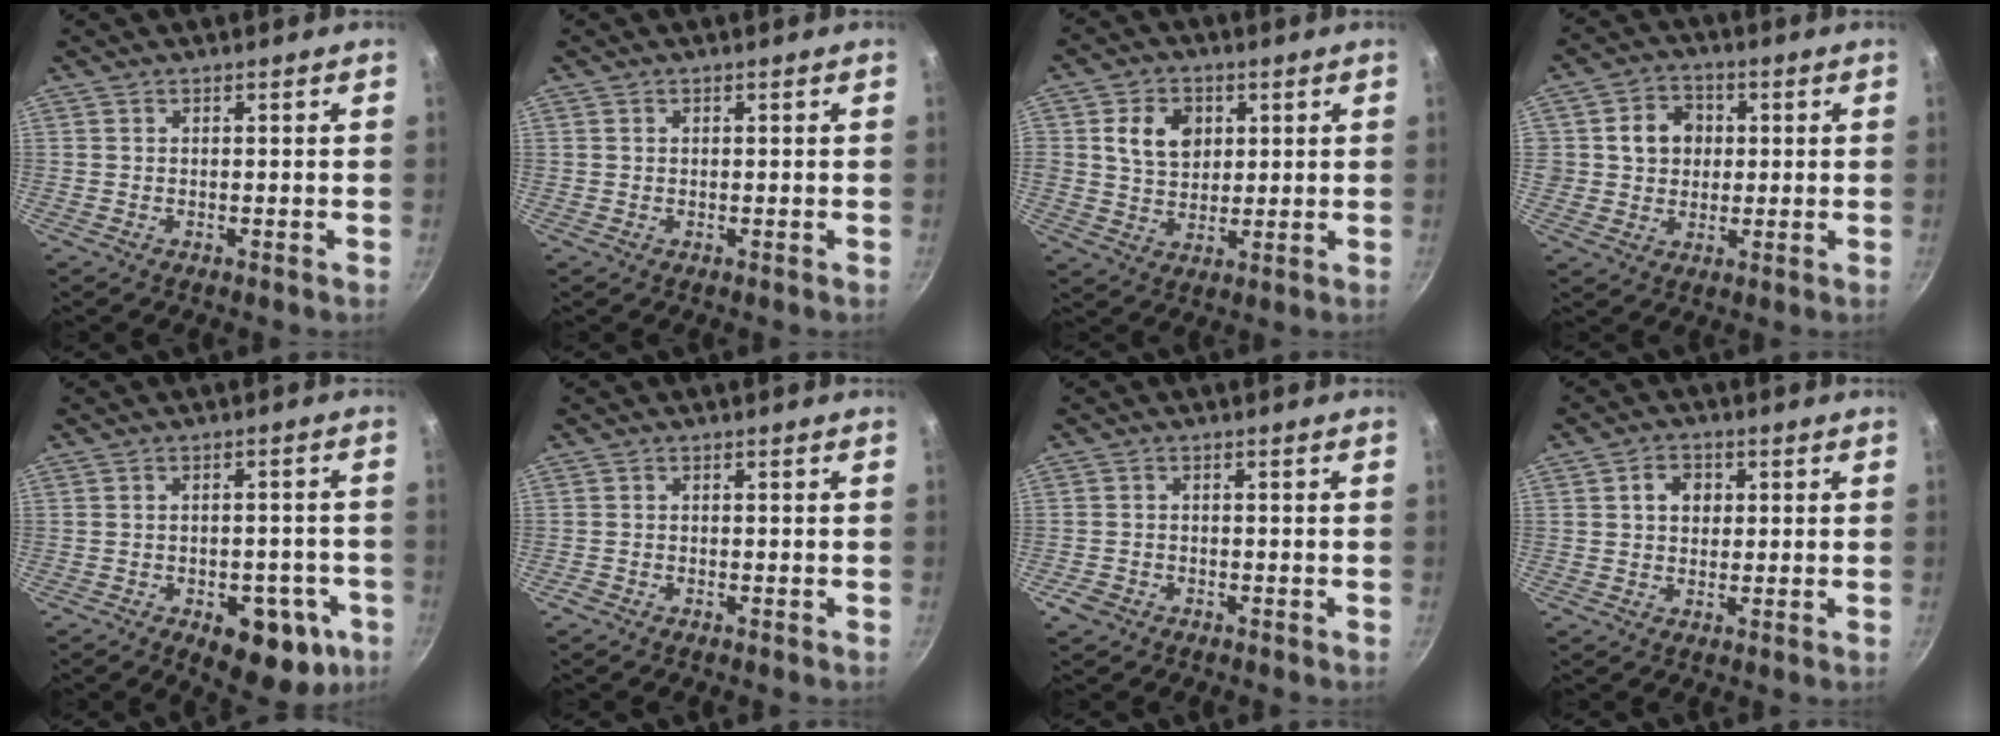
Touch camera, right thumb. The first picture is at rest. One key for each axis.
{"total": 0.5, "fx": 0.2, "fy": 0.5, "fz": 0.1, "tx": 0.001, "ty": 0.004, "tz": 0.002}
{"total": 8.7, "fx": 2.4, "fy": 6.9, "fz": 4.8, "tx": -0.057, "ty": -0.003, "tz": 0.039}
{"total": 8.0, "fx": 1.4, "fy": 7.0, "fz": 3.5, "tx": -0.022, "ty": 0.007, "tz": 0.017}
{"total": 13.4, "fx": -5.3, "fy": 7.3, "fz": 9.9, "tx": -0.083, "ty": 0.012, "tz": -0.061}
{"total": 1.1, "fx": -0.8, "fy": 0.6, "fz": 0.4, "tx": -0.016, "ty": 0.008, "tz": -0.019}
{"total": 3.1, "fx": -1.8, "fy": 2.2, "fz": 1.2, "tx": -0.027, "ty": 0.017, "tz": -0.030}
{"total": 4.5, "fx": 0.9, "fy": 3.6, "fz": 2.5, "tx": -0.020, "ty": 0.007, "tz": 0.010}